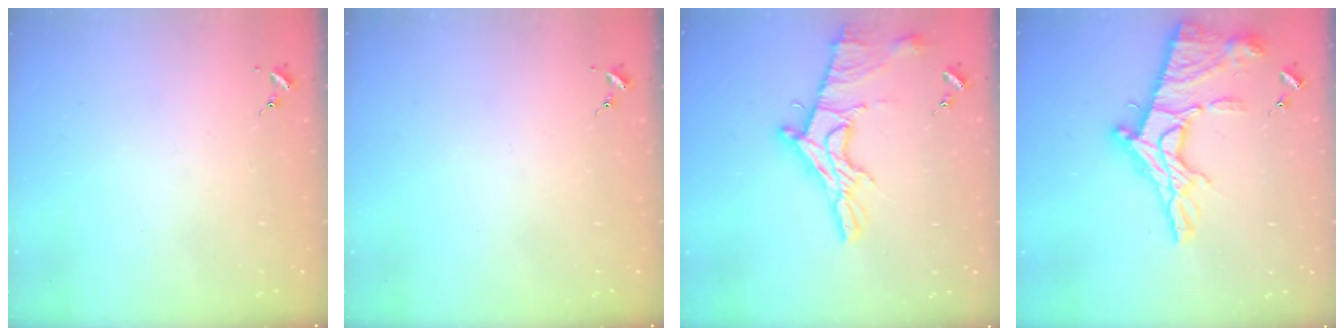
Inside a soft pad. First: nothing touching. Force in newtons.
{"total": 0.0}
{"total": 15.5, "press": 15.5, "slide": 1.1}
{"total": 21.7, "press": 21.7, "slide": 1.8}